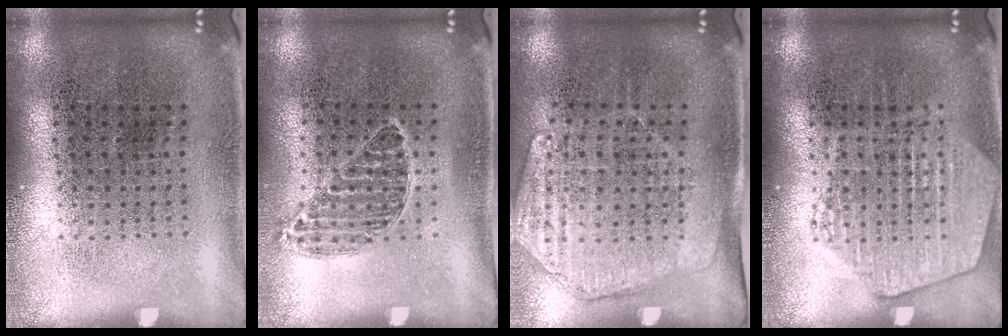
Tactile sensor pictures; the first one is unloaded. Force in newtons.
{"total": 0.8, "press": 0.7, "slide": 0.3}
{"total": 1.7, "press": 1.5, "slide": 0.9}
{"total": 2.6, "press": 2.6, "slide": 0.3}